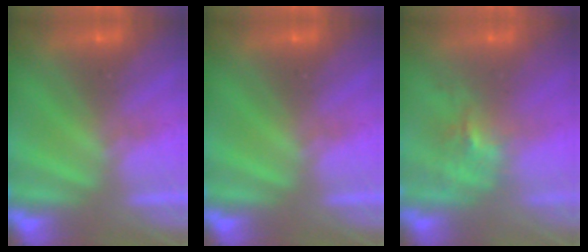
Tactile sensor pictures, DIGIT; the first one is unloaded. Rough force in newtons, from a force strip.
{"total": 0.0}
{"total": 2.6}